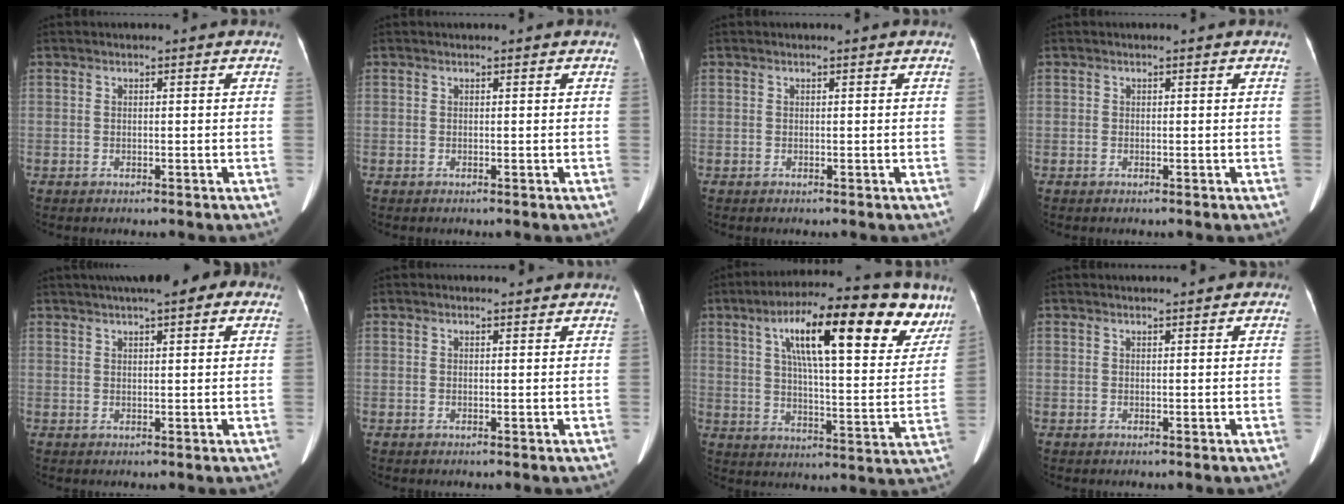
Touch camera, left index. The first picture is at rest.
{"total": 0.0}
{"total": 0.0}
{"total": 0.0}
{"total": 9.9, "force": [6.8, 2.1, 7.0], "torque": [-0.100, 0.034, 0.090]}
{"total": 1.6, "force": [1.6, 0.3, 0.1], "torque": [-0.011, 0.005, 0.019]}
{"total": 21.6, "force": [11.6, 5.2, 17.5], "torque": [-0.254, 0.032, 0.174]}
{"total": 2.3, "force": [1.8, 0.7, 1.3], "torque": [-0.016, 0.021, 0.022]}